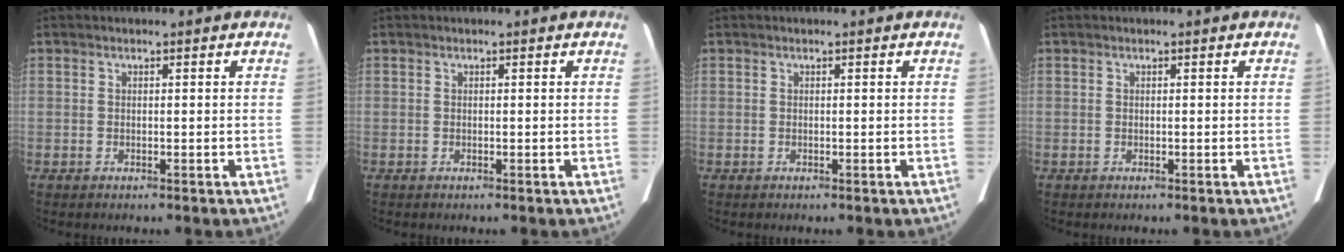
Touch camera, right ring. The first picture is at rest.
{"total": 0.0}
{"total": 0.0}
{"total": 0.0}